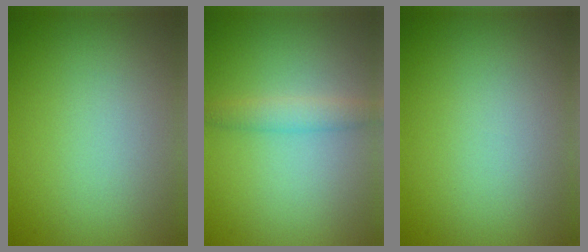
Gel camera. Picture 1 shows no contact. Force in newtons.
{"total": 1.9, "press": 1.9, "slide": 0.1}
{"total": 0.0}